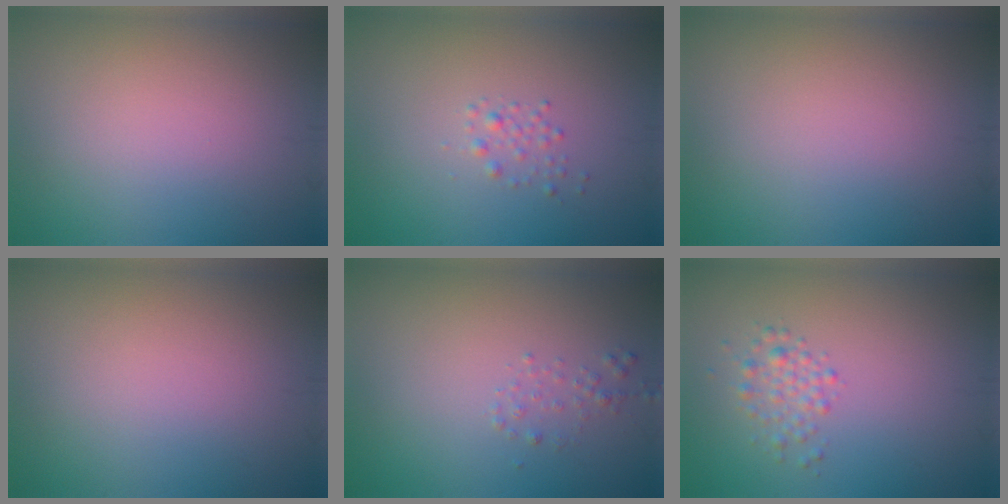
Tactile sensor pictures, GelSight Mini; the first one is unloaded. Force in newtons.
{"total": 1.1, "press": 1.1, "slide": 0.1}
{"total": 0.0}
{"total": 0.0}
{"total": 1.0, "press": 1.0, "slide": 0.1}
{"total": 1.9, "press": 1.9, "slide": 0.0}